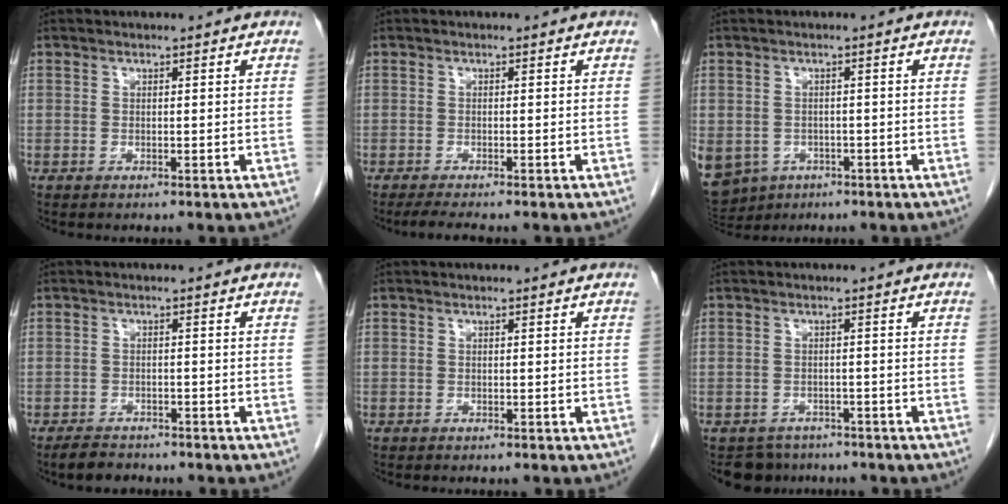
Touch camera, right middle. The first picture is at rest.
{"total": 2.4, "force": [-2.0, -0.2, 1.2], "torque": [-0.027, -0.008, -0.037]}
{"total": 14.2, "force": [-6.8, 11.3, 5.2], "torque": [-0.167, -0.010, -0.086]}
{"total": 3.3, "force": [-2.9, 1.5, 0.9], "torque": [-0.021, -0.001, -0.045]}
{"total": 0.0}
{"total": 4.4, "force": [-3.6, 2.4, -0.3], "torque": [0.009, 0.003, -0.054]}